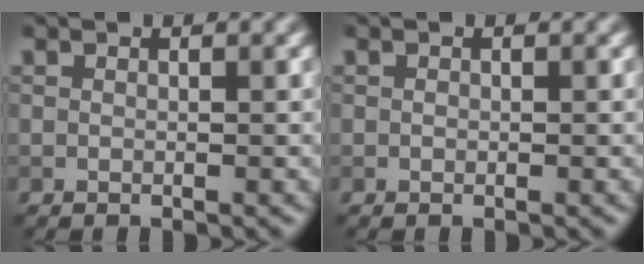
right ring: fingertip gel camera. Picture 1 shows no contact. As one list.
[{"total": 0.0}]